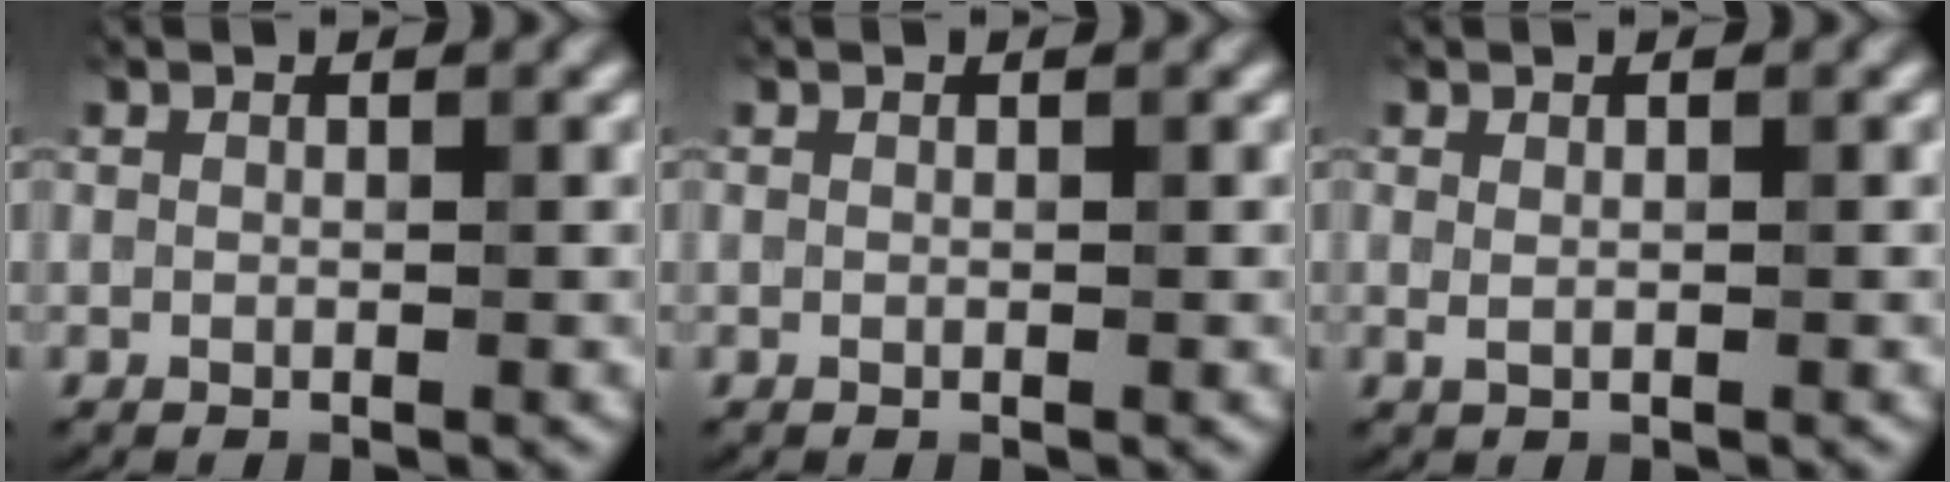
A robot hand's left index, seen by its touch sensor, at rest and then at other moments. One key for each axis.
{"total": 0.0}
{"total": 0.6, "fx": 0.0, "fy": 0.1, "fz": 0.6, "tx": -0.013, "ty": -0.001, "tz": 0.004}